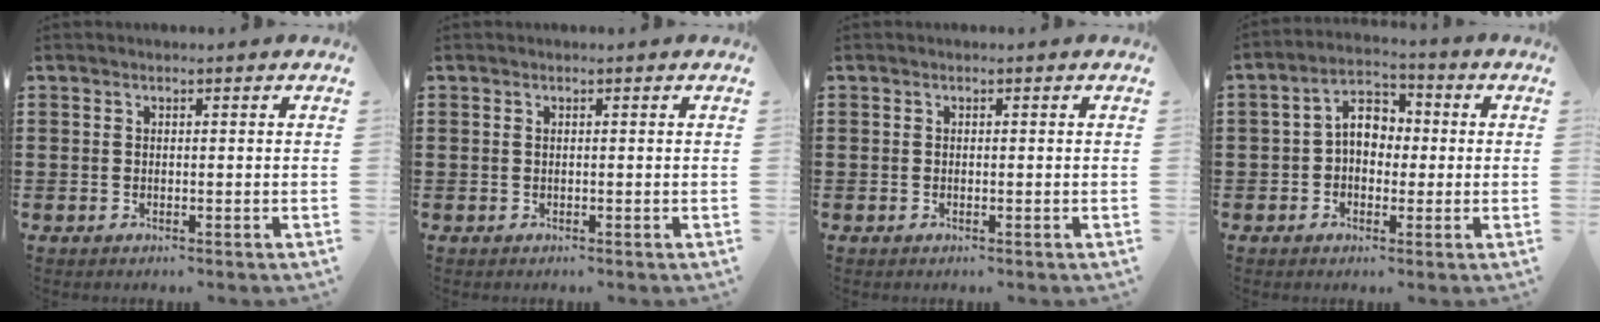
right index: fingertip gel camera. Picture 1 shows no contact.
{"total": 0.0}
{"total": 0.0}
{"total": 5.9, "force": [-0.2, 4.1, 4.2], "torque": [-0.081, 0.011, -0.009]}